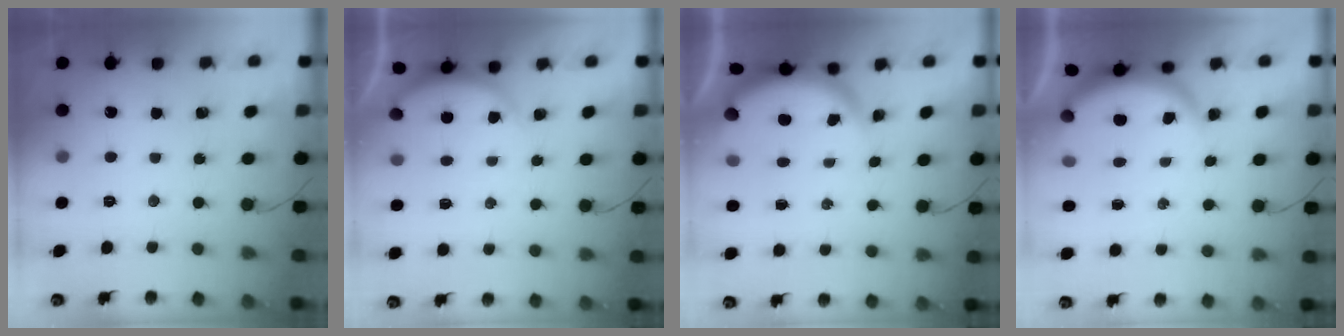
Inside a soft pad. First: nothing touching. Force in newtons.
{"total": 2.1, "press": 2.0, "slide": 0.5}
{"total": 3.8, "press": 3.8, "slide": 0.1}
{"total": 4.0, "press": 4.0, "slide": 0.2}